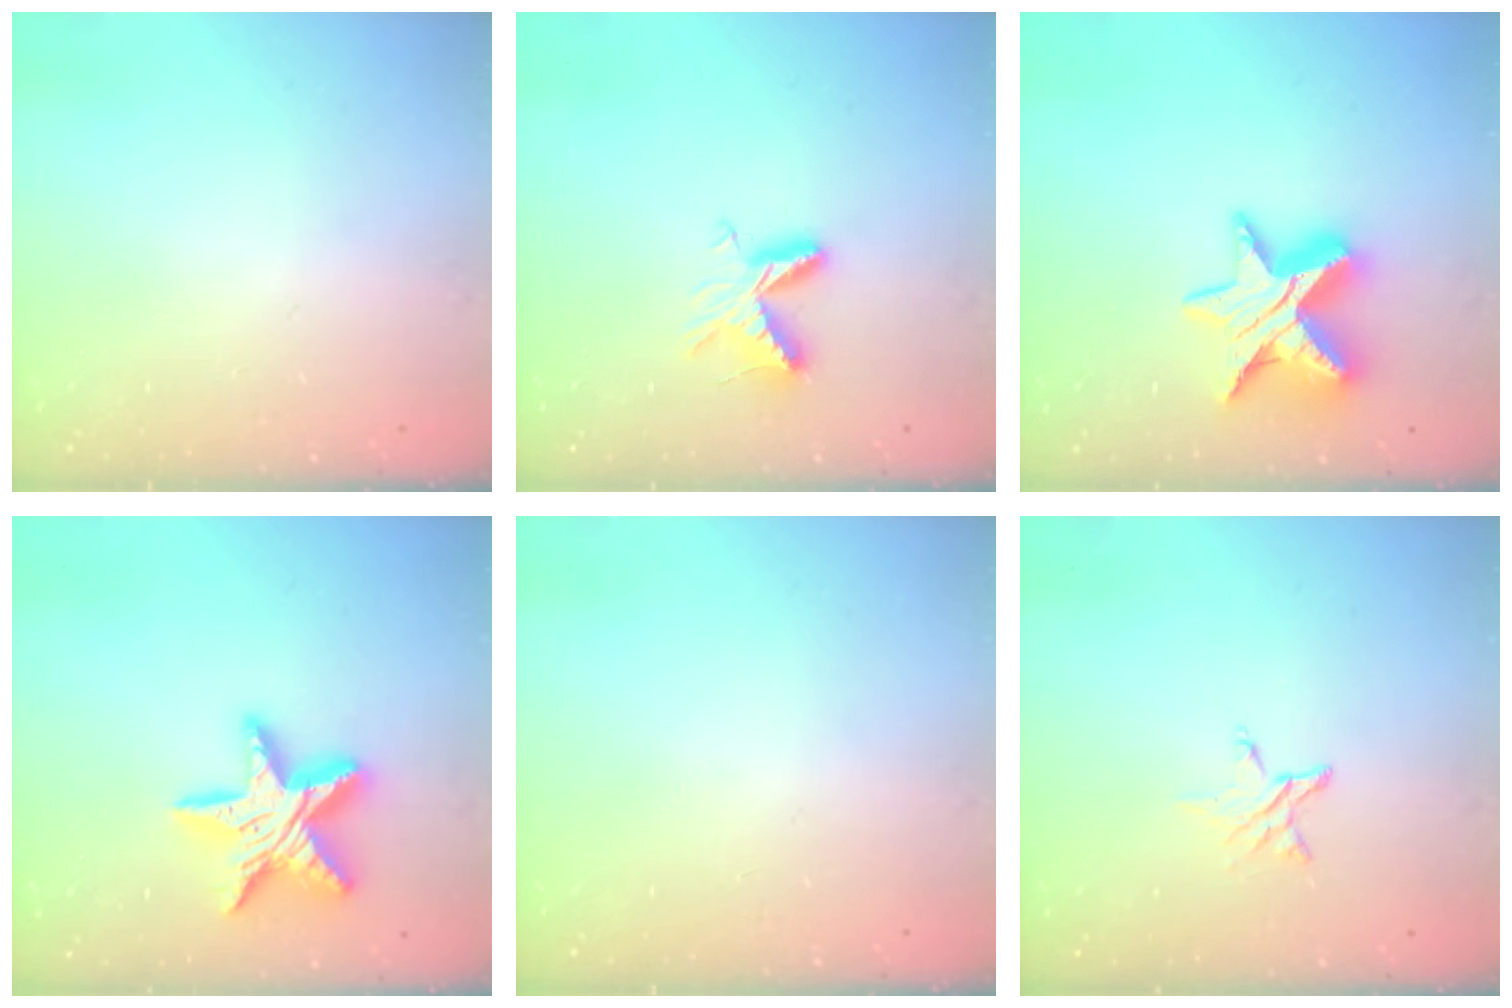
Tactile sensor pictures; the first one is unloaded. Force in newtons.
{"total": 7.0, "press": 7.0, "slide": 0.5}
{"total": 13.1, "press": 13.1, "slide": 0.8}
{"total": 17.1, "press": 17.0, "slide": 1.5}
{"total": 0.0}
{"total": 3.9, "press": 3.9, "slide": 0.4}